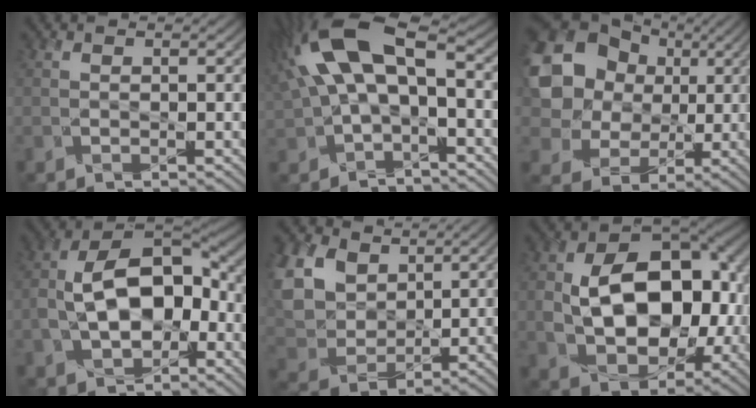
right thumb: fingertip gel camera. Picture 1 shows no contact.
{"total": 14.7, "force": [2.2, 7.6, 12.4], "torque": [-0.277, 0.014, 0.036]}
{"total": 16.5, "force": [4.4, 13.8, 7.9], "torque": [-0.233, 0.038, 0.090]}
{"total": 11.9, "force": [-2.1, 7.2, 9.2], "torque": [-0.179, 0.004, -0.040]}
{"total": 11.7, "force": [5.6, 8.1, 6.5], "torque": [-0.200, 0.029, 0.100]}
{"total": 14.5, "force": [-1.1, 9.9, 10.6], "torque": [-0.177, -0.004, -0.008]}